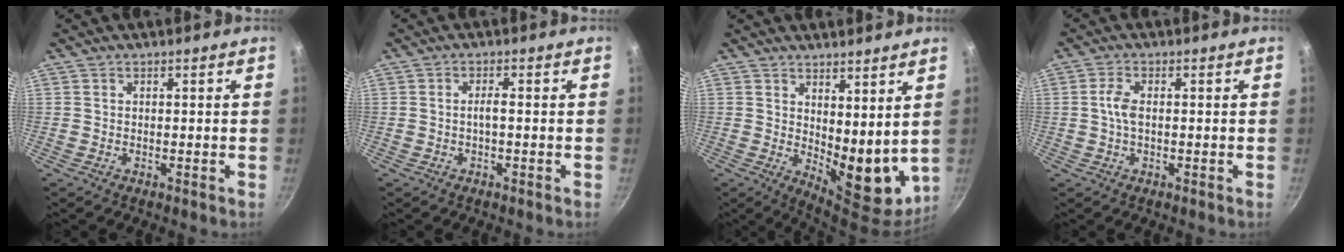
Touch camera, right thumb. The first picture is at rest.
{"total": 1.7, "force": [-0.4, 0.4, 1.6], "torque": [-0.037, 0.010, -0.009]}
{"total": 12.0, "force": [4.0, 5.7, 9.7], "torque": [-0.111, -0.056, 0.069]}
{"total": 3.3, "force": [0.1, 1.6, 2.9], "torque": [-0.068, 0.007, -0.003]}